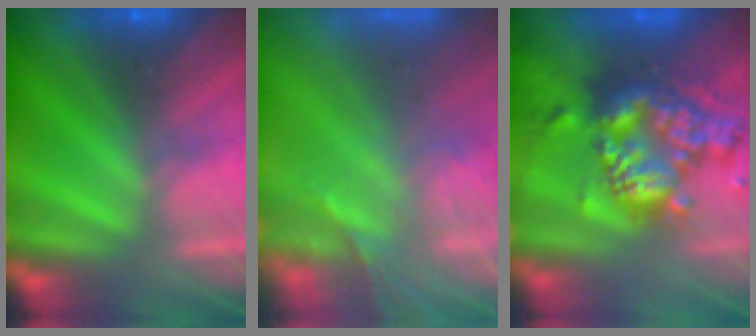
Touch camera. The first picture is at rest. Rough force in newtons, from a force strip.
{"total": 11.2}
{"total": 7.3}